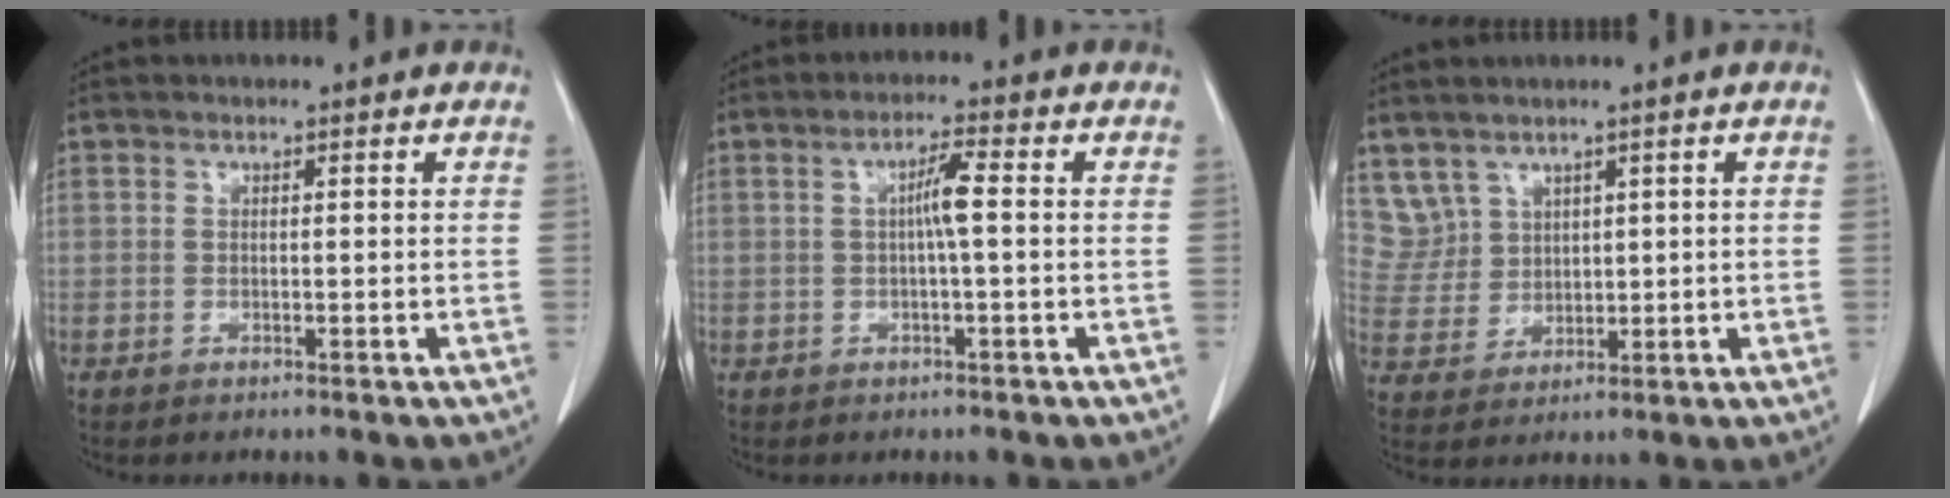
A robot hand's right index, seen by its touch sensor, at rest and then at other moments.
{"total": 3.5, "force": [0.2, 0.2, 3.5], "torque": [-0.066, 0.006, 0.002]}
{"total": 6.1, "force": [4.2, 4.4, 0.3], "torque": [-0.014, 0.020, 0.103]}